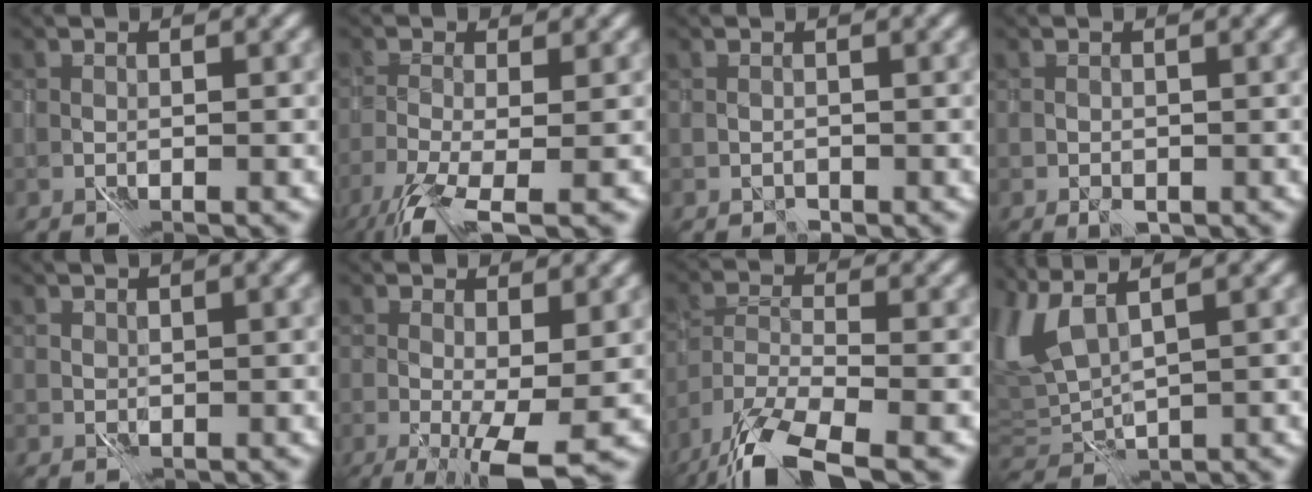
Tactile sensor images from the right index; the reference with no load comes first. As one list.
[{"total": 5.4, "force": [-2.6, 1.4, 4.5], "torque": [-0.077, -0.012, -0.058]}, {"total": 0.8, "force": [0.8, 0.1, -0.3], "torque": [0.008, 0.008, 0.015]}, {"total": 0.8, "force": [0.3, 0.6, 0.4], "torque": [-0.005, 0.004, 0.007]}, {"total": 1.5, "force": [0.4, 0.9, 1.1], "torque": [-0.009, 0.009, 0.011]}, {"total": 4.8, "force": [-0.4, 0.7, 4.7], "torque": [-0.078, -0.006, -0.002]}, {"total": 9.6, "force": [-7.1, 2.5, 6.0], "torque": [-0.111, -0.017, -0.123]}, {"total": 5.9, "force": [2.8, 2.1, 4.7], "torque": [-0.117, 0.006, 0.057]}]